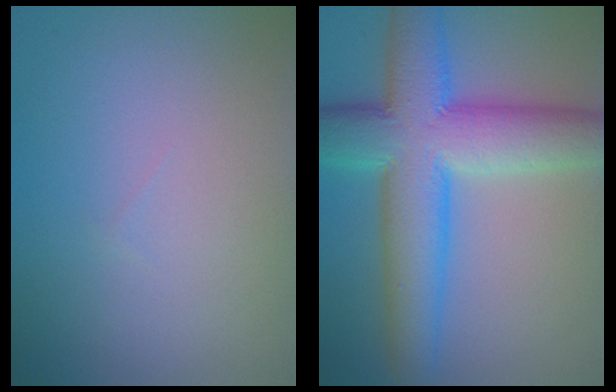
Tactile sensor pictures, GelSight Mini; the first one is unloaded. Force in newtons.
{"total": 10.5, "press": 10.5, "slide": 0.2}